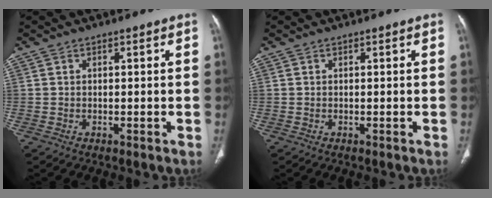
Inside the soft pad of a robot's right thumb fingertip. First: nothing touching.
{"total": 0.0}